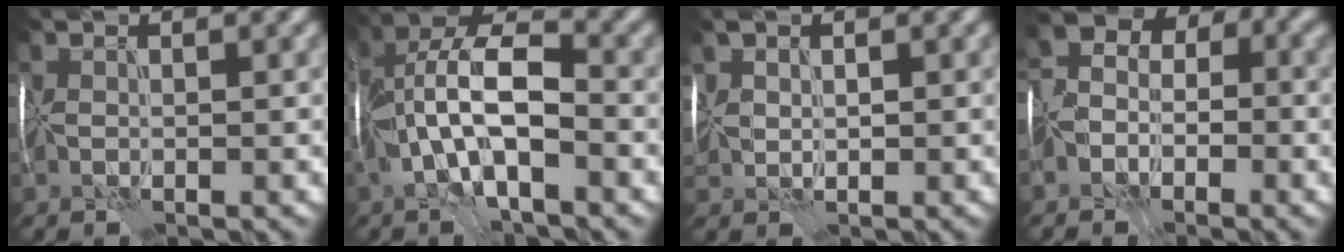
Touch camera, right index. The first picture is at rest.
{"total": 8.5, "force": [-1.5, 2.8, 7.9], "torque": [-0.160, 0.028, -0.032]}
{"total": 2.2, "force": [1.6, 1.3, 0.8], "torque": [-0.027, 0.012, 0.024]}
{"total": 5.3, "force": [-2.6, 4.0, 2.3], "torque": [-0.033, 0.007, -0.046]}